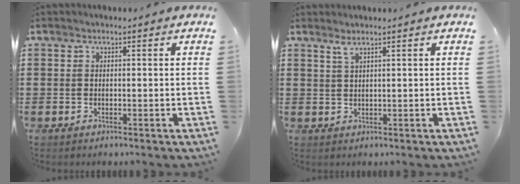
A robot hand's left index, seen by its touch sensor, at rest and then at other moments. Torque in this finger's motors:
{"motor_torque": [-0.01, -0.03, -0.12, -0.03]}